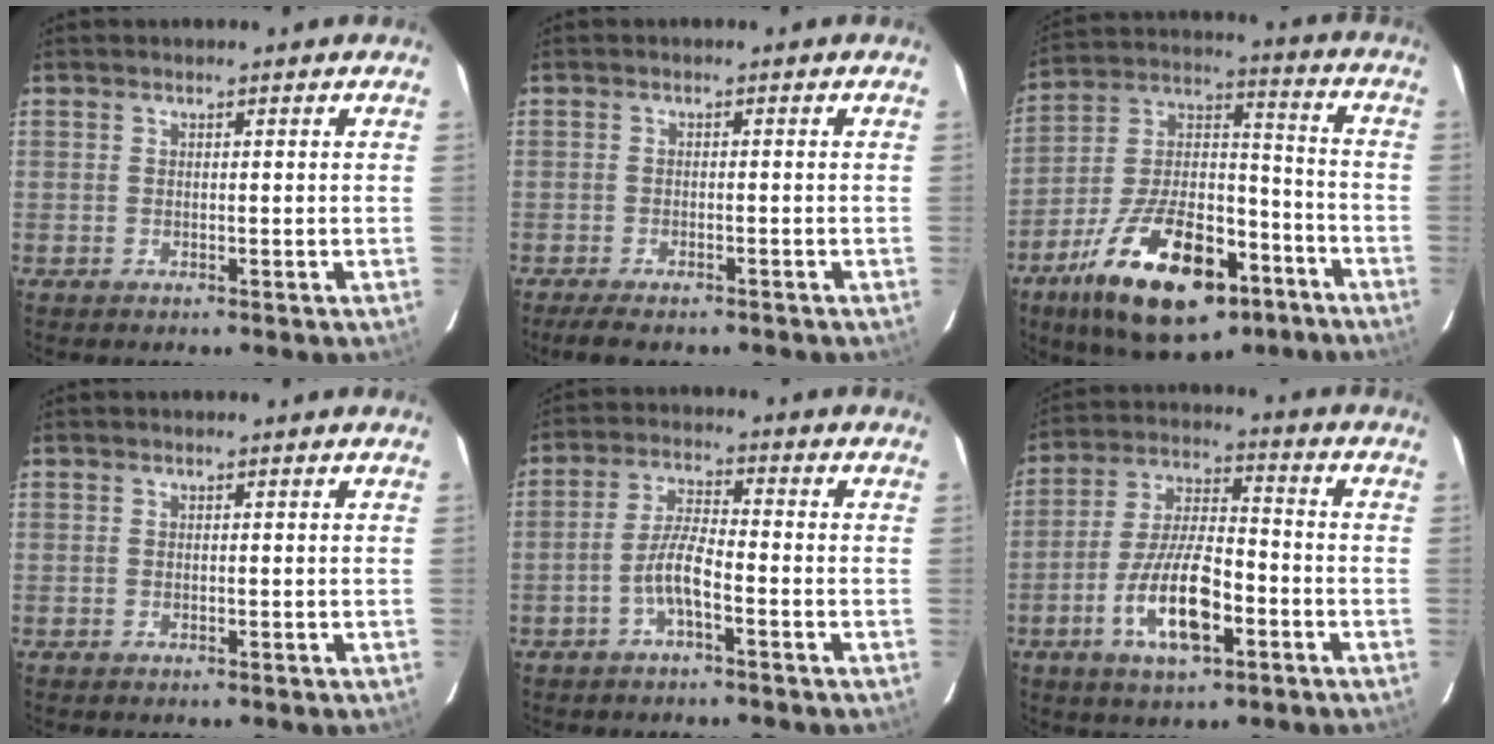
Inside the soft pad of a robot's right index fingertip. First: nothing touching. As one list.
[{"total": 5.8, "force": [-4.8, 1.6, 2.9], "torque": [-0.067, -0.017, -0.078]}, {"total": 25.2, "force": [-14.2, 11.5, 17.4], "torque": [-0.315, 0.005, -0.220]}, {"total": 0.0}, {"total": 5.1, "force": [-2.6, 1.0, 4.3], "torque": [-0.092, 0.009, -0.049]}, {"total": 13.2, "force": [-5.5, 4.7, 11.1], "torque": [-0.227, -0.002, -0.097]}]